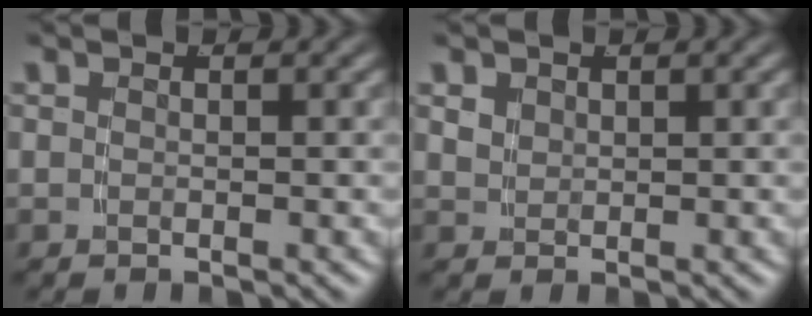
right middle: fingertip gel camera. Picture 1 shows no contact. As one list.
[{"total": 1.0, "force": [0.8, 0.4, 0.3], "torque": [-0.009, -0.007, 0.029]}]